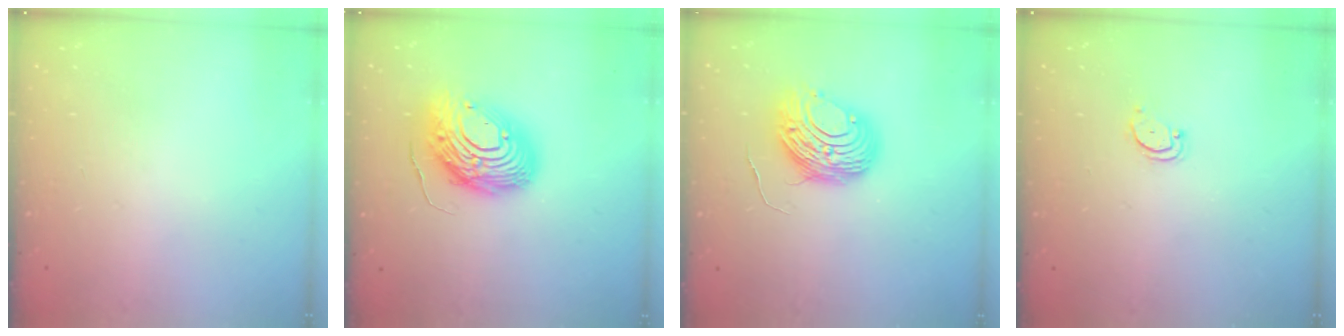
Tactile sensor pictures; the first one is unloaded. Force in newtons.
{"total": 14.3, "press": 14.3, "slide": 1.4}
{"total": 10.0, "press": 10.0, "slide": 0.9}
{"total": 3.0, "press": 3.0, "slide": 0.2}